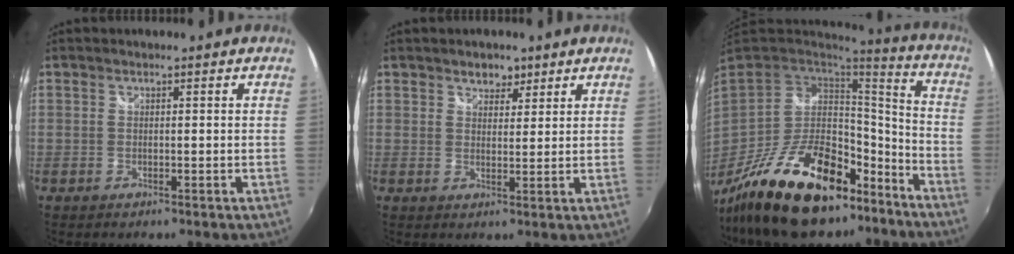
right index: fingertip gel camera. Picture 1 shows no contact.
{"total": 3.2, "force": [2.2, 2.1, 1.0], "torque": [-0.007, 0.004, 0.034]}
{"total": 27.4, "force": [-18.4, 12.1, 16.3], "torque": [-0.303, 0.000, -0.277]}